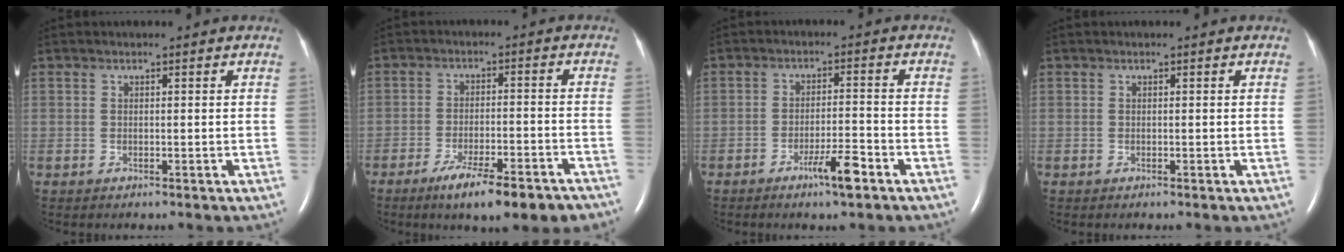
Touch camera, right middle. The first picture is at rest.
{"total": 12.3, "force": [-9.1, 2.3, 8.0], "torque": [-0.103, -0.011, -0.130]}
{"total": 5.1, "force": [-3.2, 0.3, 3.9], "torque": [-0.070, -0.004, -0.057]}
{"total": 0.0}